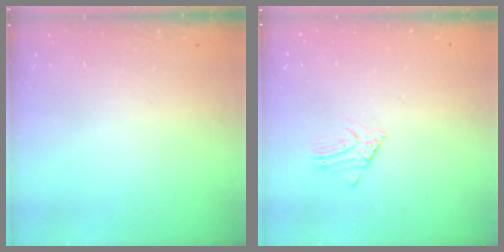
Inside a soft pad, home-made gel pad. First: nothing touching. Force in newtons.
{"total": 2.3, "press": 2.3, "slide": 0.1}